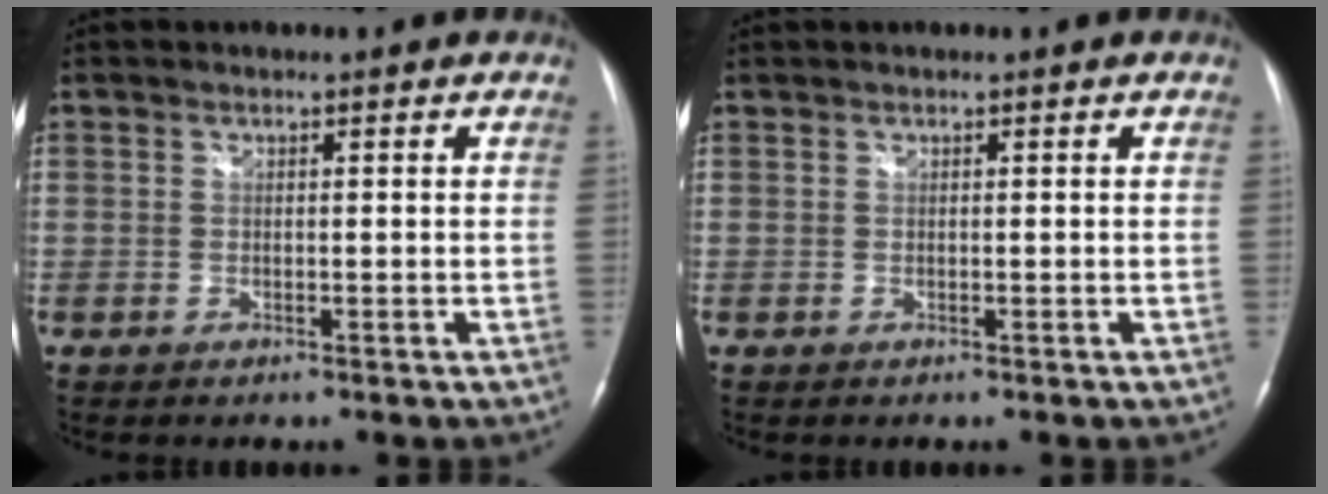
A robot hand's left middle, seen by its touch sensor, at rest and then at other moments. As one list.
[{"total": 0.0}]